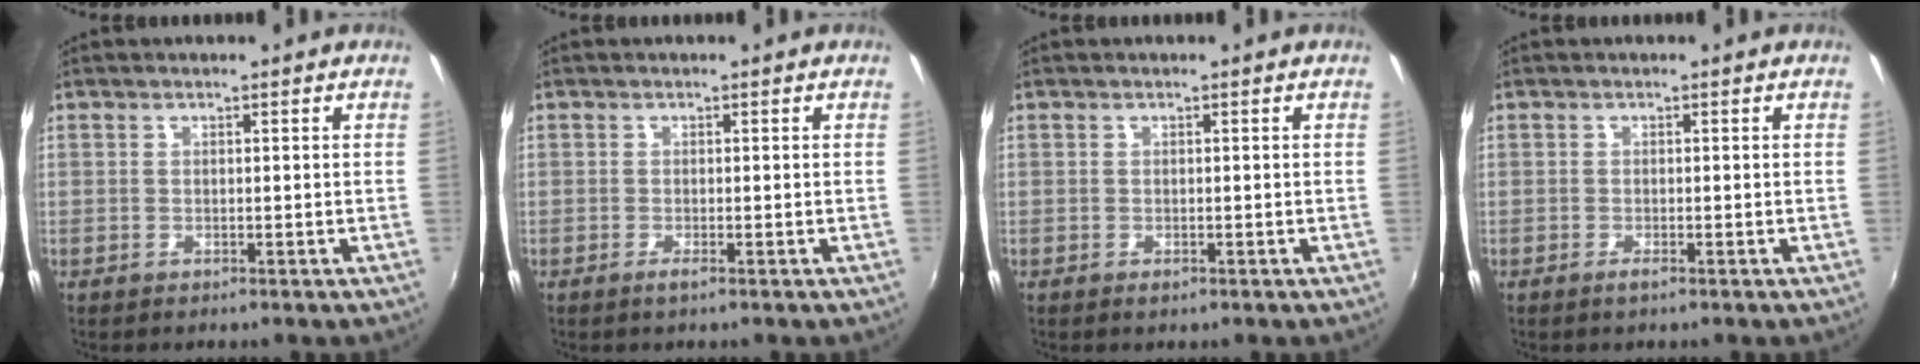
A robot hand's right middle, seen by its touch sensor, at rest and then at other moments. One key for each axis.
{"total": 1.0, "fx": -0.5, "fy": -0.3, "fz": 0.8, "tx": -0.015, "ty": -0.002, "tz": -0.011}
{"total": 0.5, "fx": -0.3, "fy": 0.2, "fz": 0.4, "tx": -0.006, "ty": -0.003, "tz": -0.005}
{"total": 0.9, "fx": -0.6, "fy": -0.1, "fz": 0.7, "tx": -0.014, "ty": -0.002, "tz": -0.012}